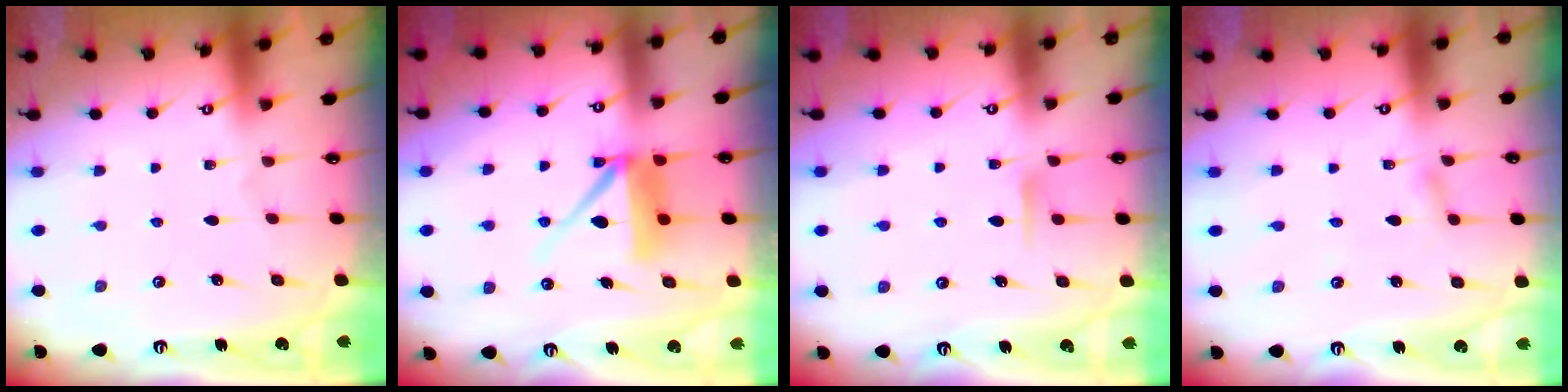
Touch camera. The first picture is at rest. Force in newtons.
{"total": 10.2, "press": 10.1, "slide": 1.2}
{"total": 4.9, "press": 4.8, "slide": 0.6}
{"total": 2.8, "press": 2.8, "slide": 0.3}